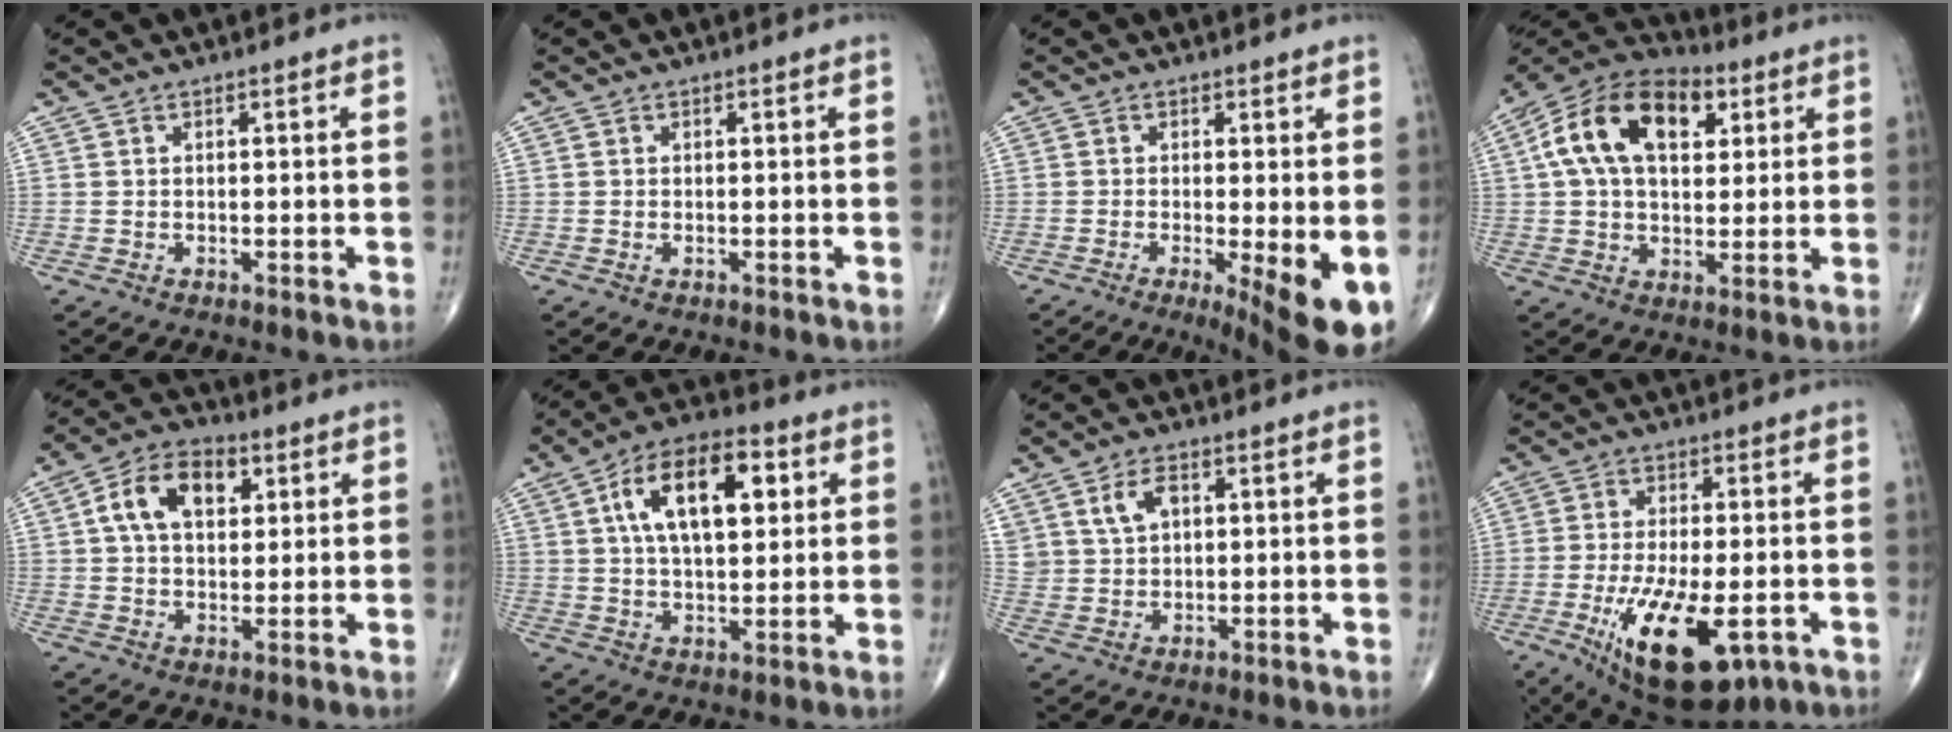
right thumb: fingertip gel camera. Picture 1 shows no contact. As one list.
[{"total": 0.0}, {"total": 9.8, "force": [-2.8, 2.2, 9.1], "torque": [-0.128, -0.024, -0.039]}, {"total": 18.2, "force": [5.5, 11.1, 13.4], "torque": [-0.216, 0.011, 0.082]}, {"total": 11.1, "force": [3.2, 7.0, 8.0], "torque": [-0.122, 0.012, 0.047]}, {"total": 16.0, "force": [4.7, 8.0, 13.0], "torque": [-0.200, 0.006, 0.074]}, {"total": 5.7, "force": [2.4, 3.7, 3.7], "torque": [-0.058, -0.007, 0.049]}, {"total": 17.2, "force": [-6.3, 7.2, 14.2], "torque": [-0.253, -0.008, -0.082]}]